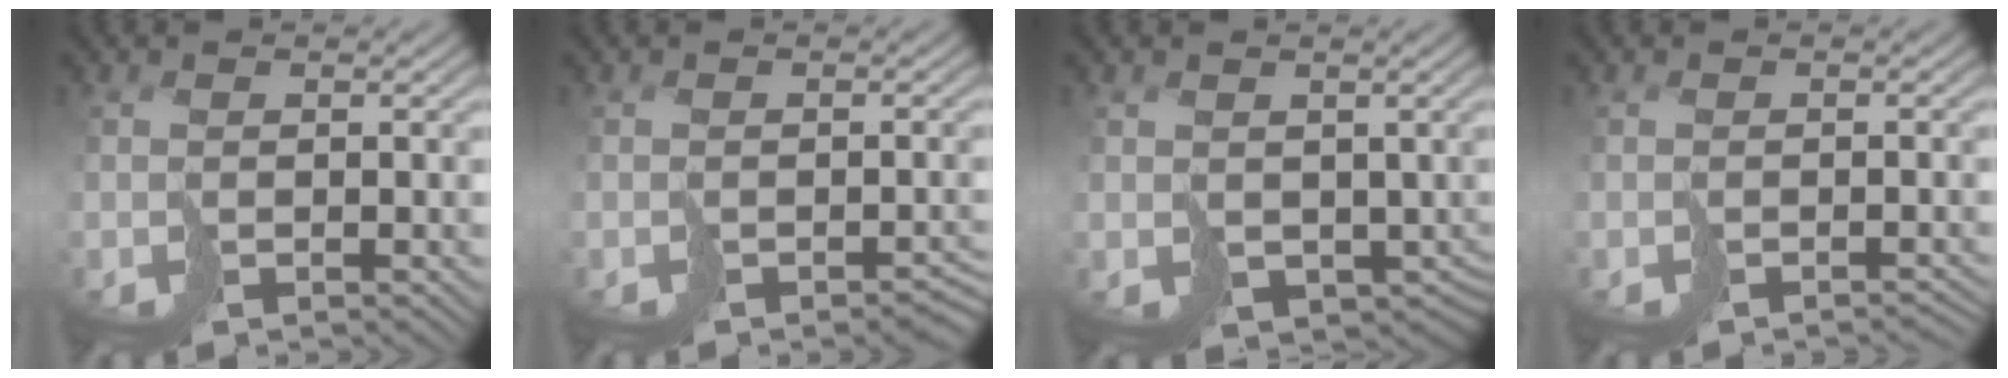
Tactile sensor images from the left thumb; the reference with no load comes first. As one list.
[{"total": 2.1, "force": [-1.4, 0.8, 1.3], "torque": [-0.014, -0.001, -0.017]}, {"total": 5.0, "force": [0.2, 4.0, 3.1], "torque": [-0.074, -0.032, 0.011]}, {"total": 1.3, "force": [-1.2, 0.2, 0.5], "torque": [-0.004, -0.001, -0.018]}]